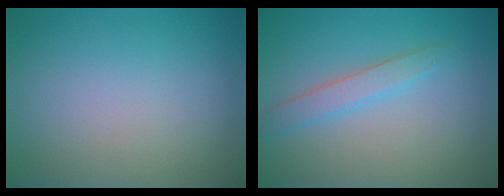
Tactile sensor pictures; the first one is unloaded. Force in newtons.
{"total": 2.0, "press": 2.0, "slide": 0.0}